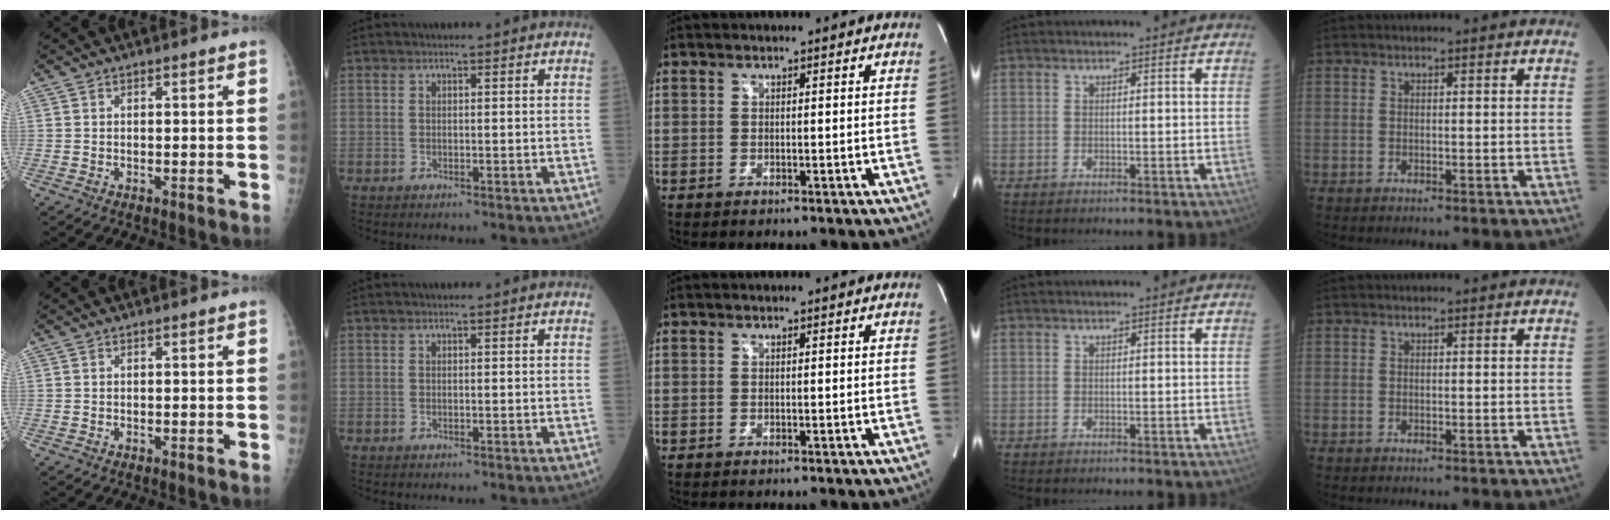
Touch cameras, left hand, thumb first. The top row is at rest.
{}